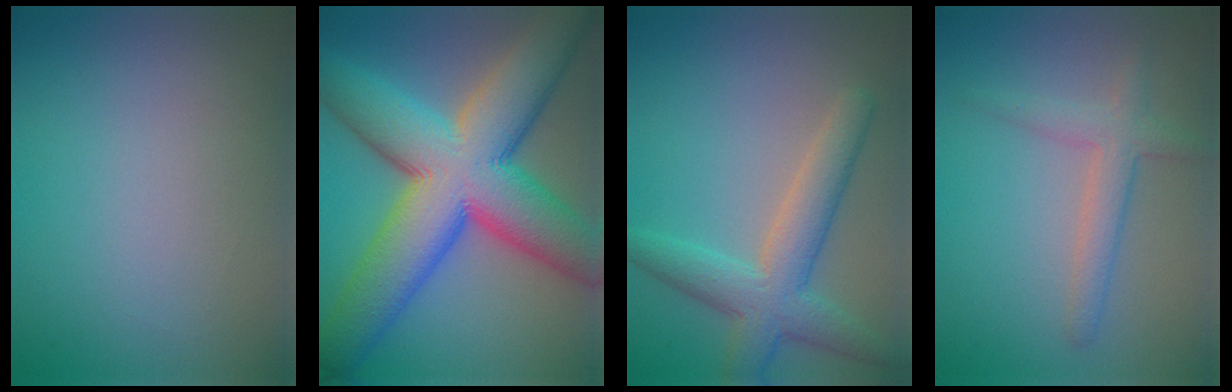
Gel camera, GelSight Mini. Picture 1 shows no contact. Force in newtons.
{"total": 15.4, "press": 15.4, "slide": 0.6}
{"total": 5.1, "press": 5.1, "slide": 0.1}
{"total": 3.5, "press": 3.5, "slide": 0.0}